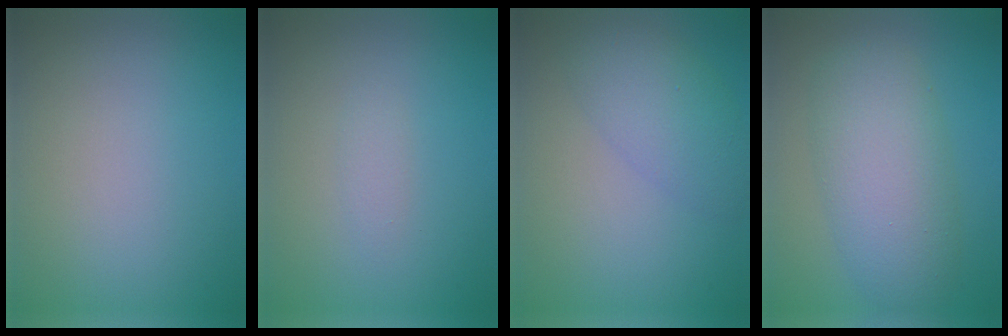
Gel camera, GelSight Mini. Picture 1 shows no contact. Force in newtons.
{"total": 0.9, "press": 0.9, "slide": 0.0}
{"total": 3.8, "press": 3.8, "slide": 0.1}
{"total": 6.6, "press": 6.6, "slide": 0.1}